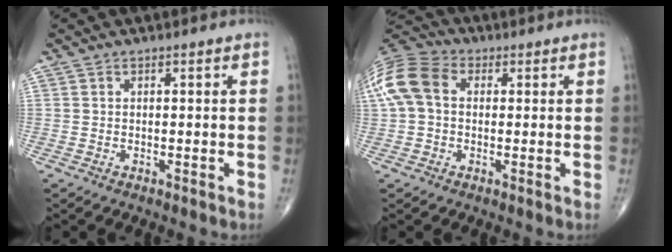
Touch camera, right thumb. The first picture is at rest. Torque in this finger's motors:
{"motor_torque": [-0.43, 0.74, 0.22, 0.03, 0.12]}